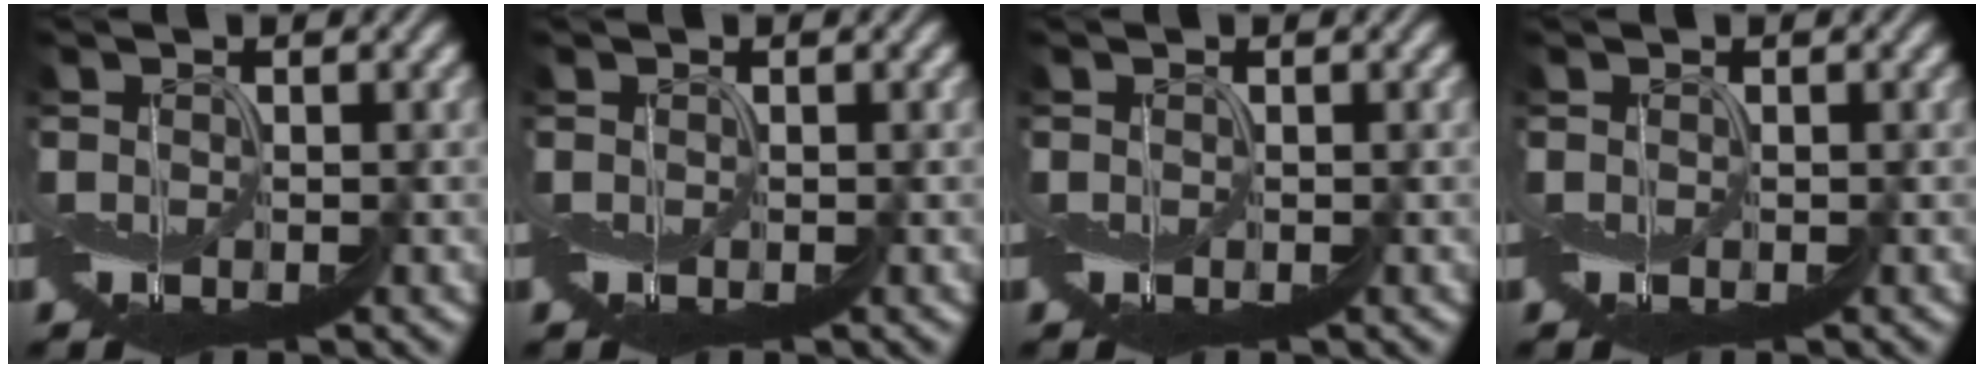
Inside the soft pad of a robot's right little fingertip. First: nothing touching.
{"total": 0.0}
{"total": 0.0}
{"total": 0.0}